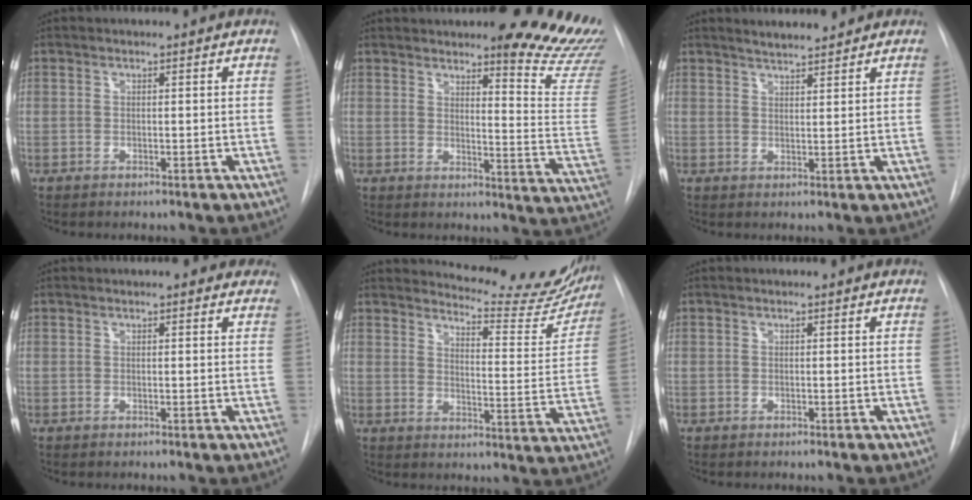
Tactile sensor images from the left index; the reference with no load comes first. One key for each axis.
{"total": 17.9, "fx": 16.5, "fy": 1.3, "fz": 6.9, "tx": -0.071, "ty": -0.111, "tz": 0.175}
{"total": 4.5, "fx": 4.2, "fy": 0.7, "fz": 1.4, "tx": -0.025, "ty": 0.013, "tz": 0.067}
{"total": 5.5, "fx": 4.8, "fy": 1.5, "fz": 2.3, "tx": -0.023, "ty": 0.012, "tz": 0.045}
{"total": 18.5, "fx": 17.5, "fy": 3.1, "fz": 5.1, "tx": -0.056, "ty": -0.085, "tz": 0.195}
{"total": 0.0}